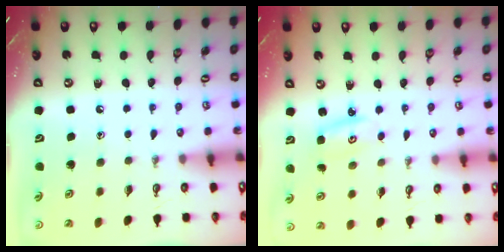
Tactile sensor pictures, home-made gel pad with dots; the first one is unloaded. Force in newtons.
{"total": 2.8, "press": 2.8, "slide": 0.3}